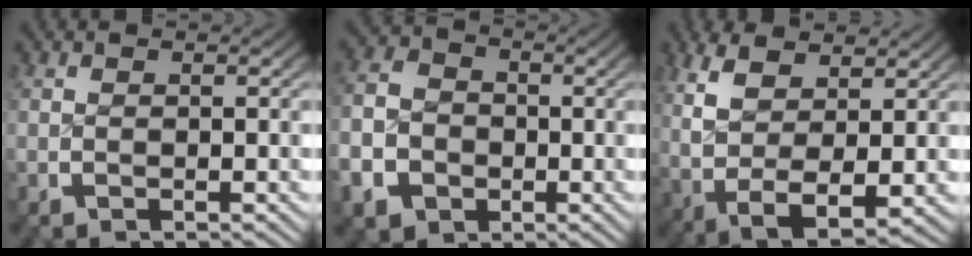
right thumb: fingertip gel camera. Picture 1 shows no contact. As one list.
[{"total": 9.3, "force": [-2.1, 8.0, 4.2], "torque": [-0.107, -0.034, -0.028]}, {"total": 9.1, "force": [-0.2, 5.8, 7.0], "torque": [-0.174, -0.048, 0.031]}]